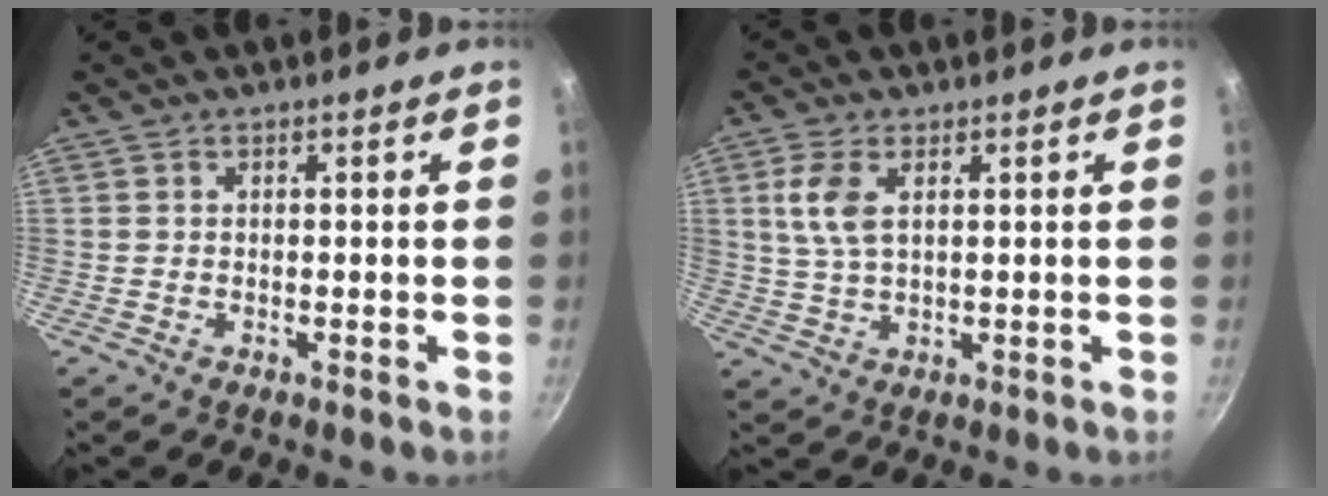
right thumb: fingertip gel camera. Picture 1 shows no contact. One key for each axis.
{"total": 6.1, "fx": 2.0, "fy": 3.1, "fz": 4.9, "tx": -0.101, "ty": -0.003, "tz": 0.040}